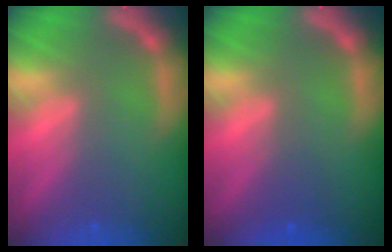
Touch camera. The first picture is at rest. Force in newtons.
{"total": 1.5}